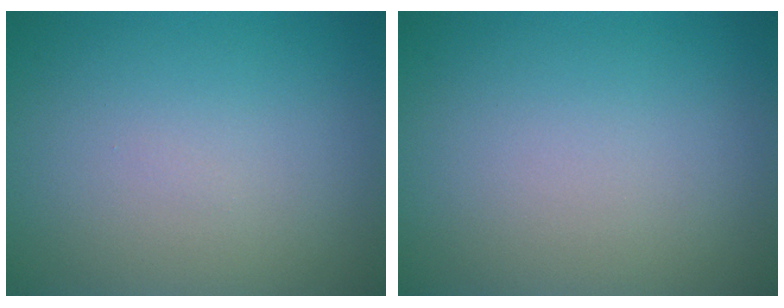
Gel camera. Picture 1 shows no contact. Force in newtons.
{"total": 0.0}